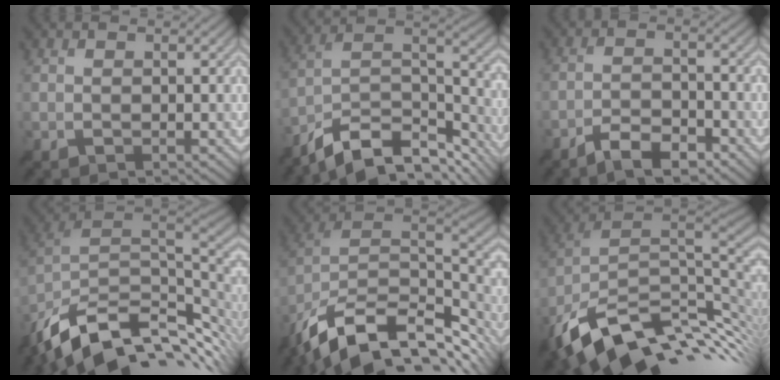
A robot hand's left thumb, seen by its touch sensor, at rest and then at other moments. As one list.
[{"total": 13.2, "force": [-9.3, 5.5, 7.6], "torque": [-0.175, -0.010, -0.152]}, {"total": 5.4, "force": [-4.1, 1.4, 3.2], "torque": [-0.062, 0.002, -0.077]}, {"total": 14.0, "force": [-5.8, 7.3, 10.4], "torque": [-0.235, -0.018, -0.100]}, {"total": 16.1, "force": [-8.2, 8.4, 11.0], "torque": [-0.249, -0.026, -0.136]}, {"total": 14.6, "force": [-4.7, 8.2, 11.1], "torque": [-0.247, -0.018, -0.079]}]